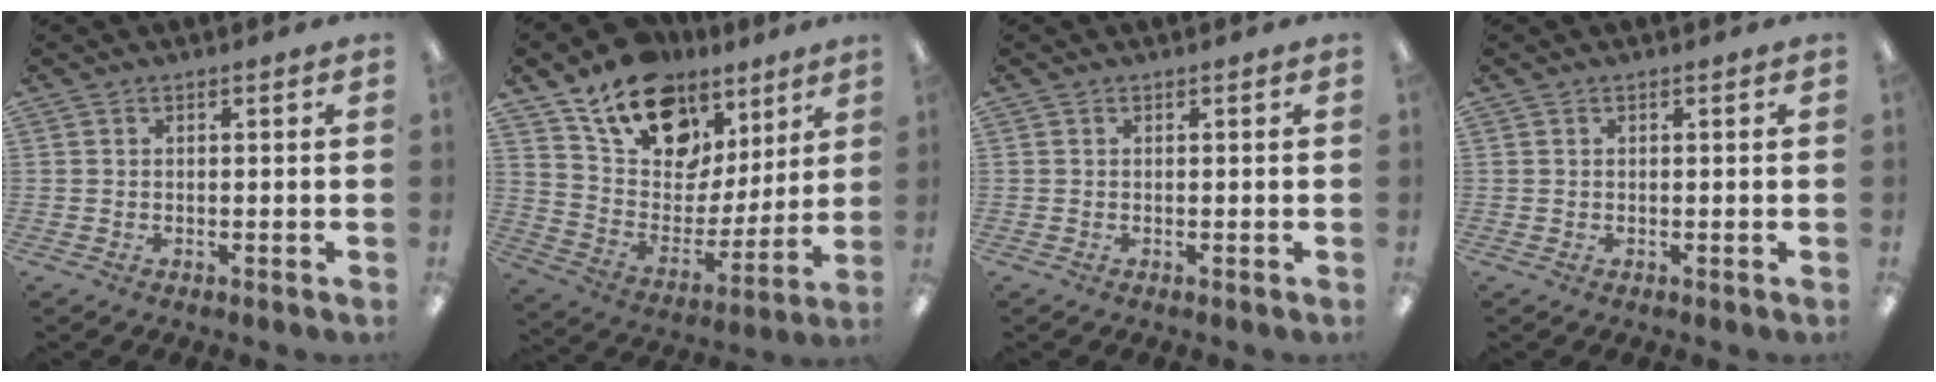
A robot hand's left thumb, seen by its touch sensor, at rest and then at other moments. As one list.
[{"total": 17.5, "force": [11.6, 10.9, 7.3], "torque": [-0.137, -0.063, 0.214]}, {"total": 0.0}, {"total": 0.0}]